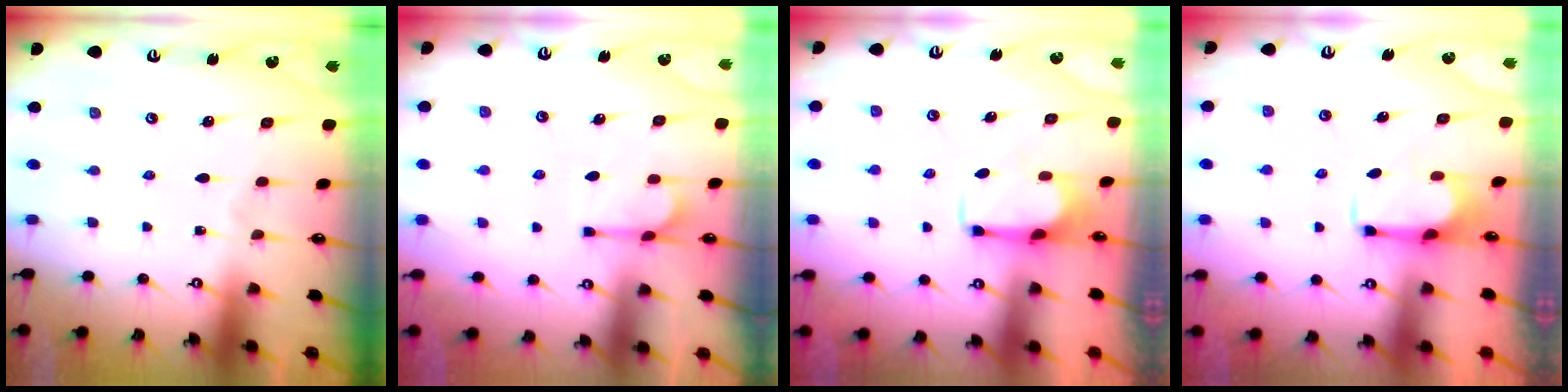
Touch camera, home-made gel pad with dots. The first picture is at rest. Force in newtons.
{"total": 2.2, "press": 1.8, "slide": 1.2}
{"total": 2.6, "press": 2.5, "slide": 0.9}
{"total": 2.6, "press": 2.5, "slide": 1.0}